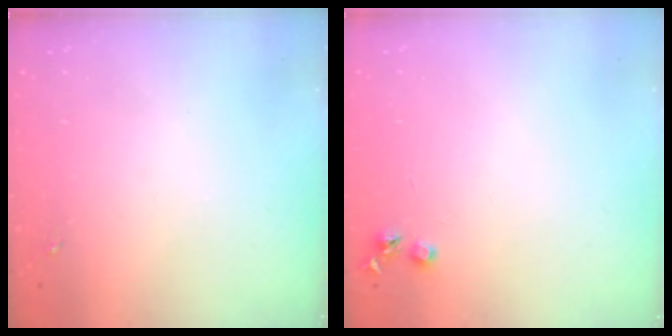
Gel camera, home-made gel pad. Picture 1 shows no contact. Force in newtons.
{"total": 4.9, "press": 4.9, "slide": 0.6}